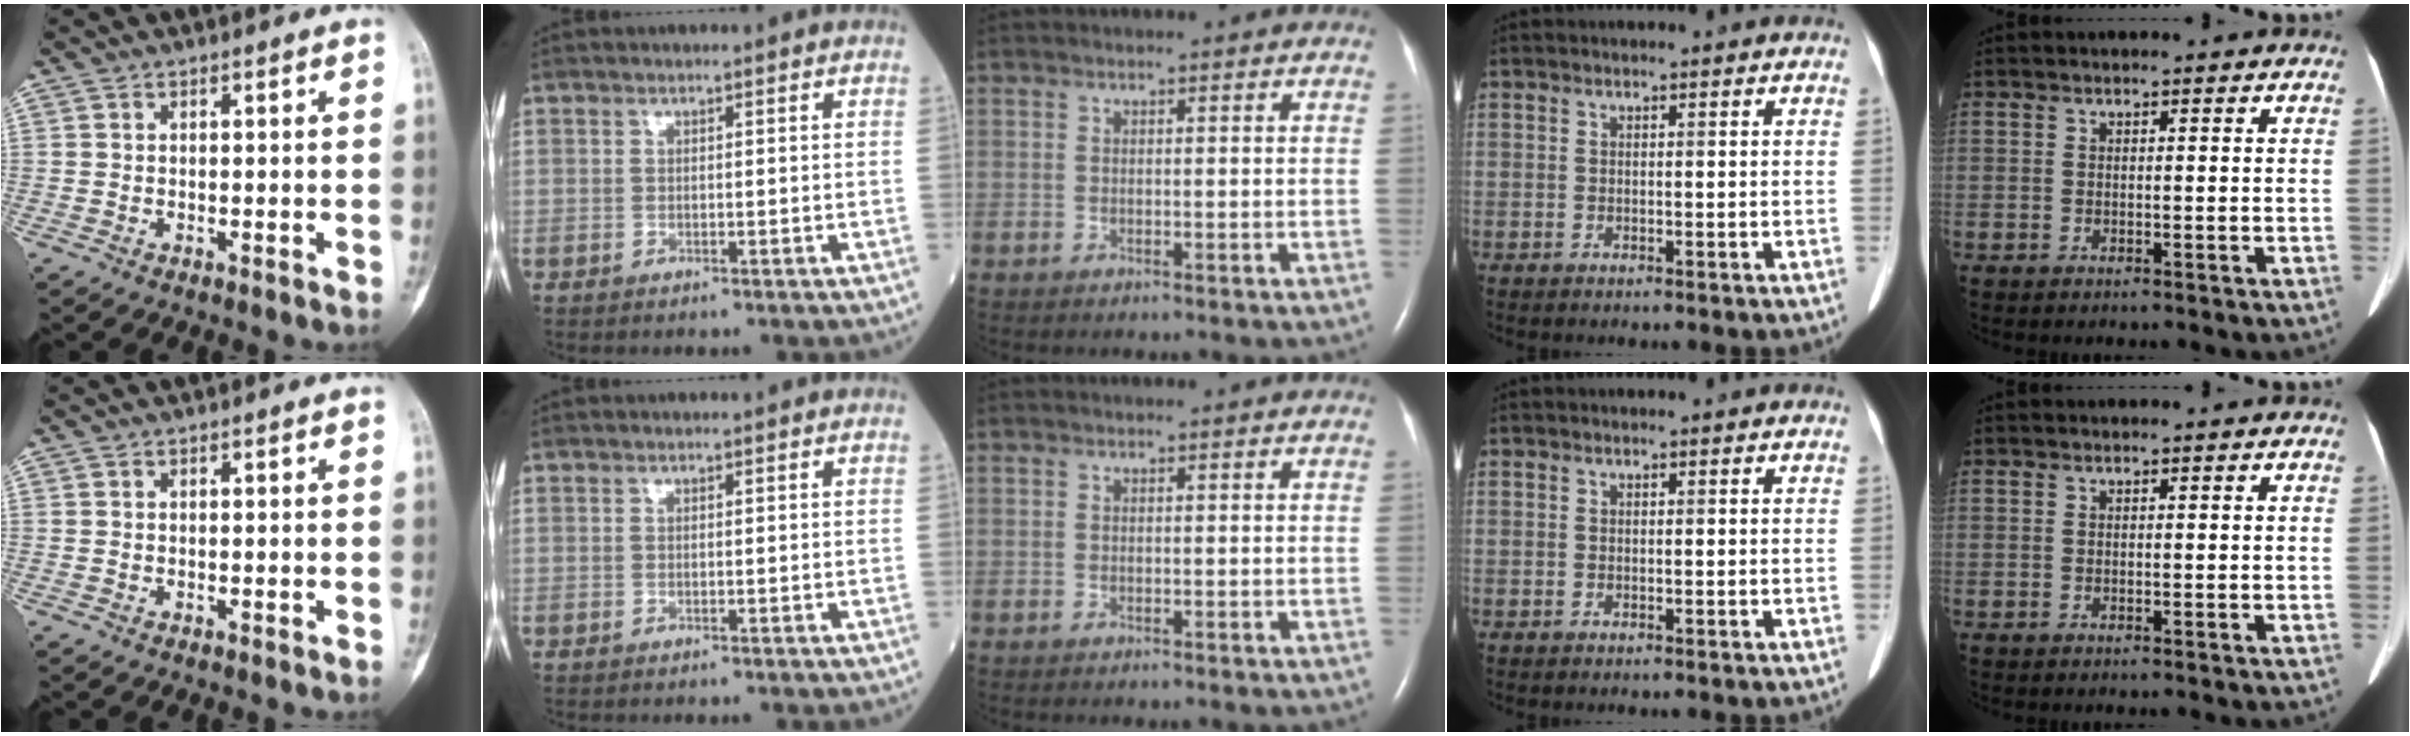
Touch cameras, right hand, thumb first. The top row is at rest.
{}